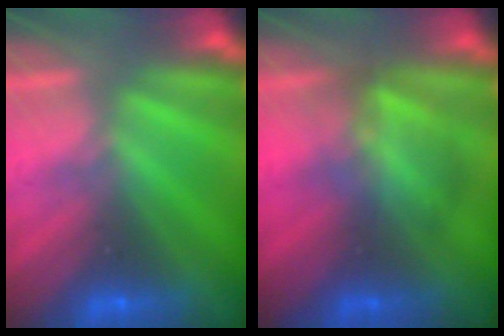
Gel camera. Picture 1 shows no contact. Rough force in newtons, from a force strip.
{"total": 2.8}